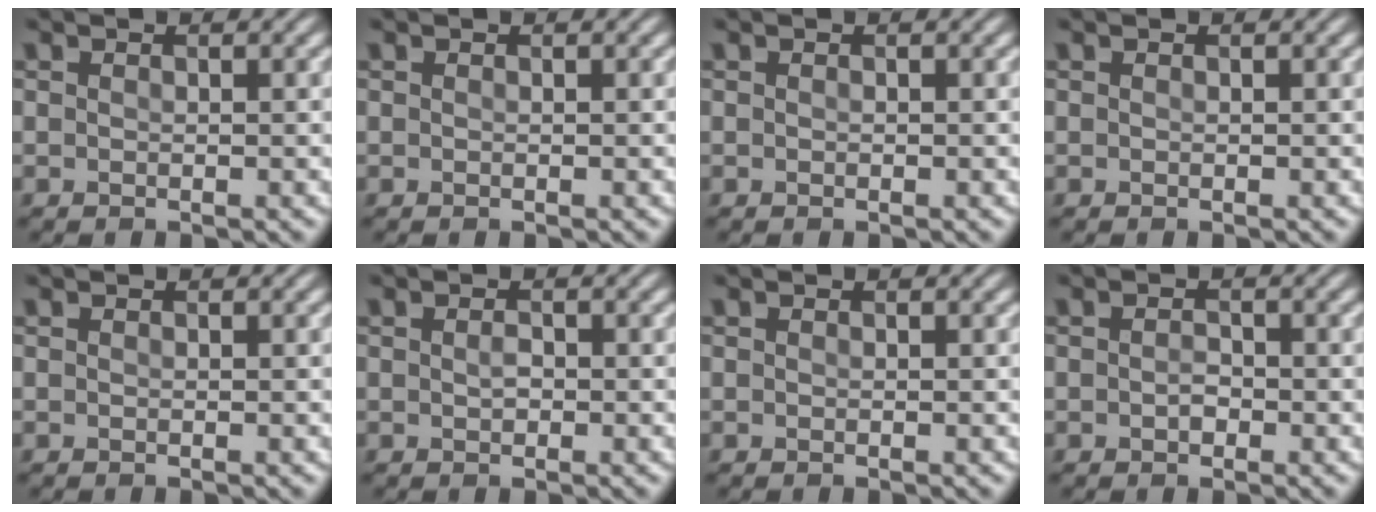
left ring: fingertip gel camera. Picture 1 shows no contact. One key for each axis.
{"total": 0.0}
{"total": 0.0}
{"total": 0.0}
{"total": 0.0}
{"total": 0.9, "fx": 0.0, "fy": 0.5, "fz": 0.7, "tx": -0.014, "ty": 0.000, "tz": 0.000}
{"total": 0.0}
{"total": 1.0, "fx": -0.3, "fy": 0.7, "fz": 0.7, "tx": -0.015, "ty": 0.000, "tz": -0.006}